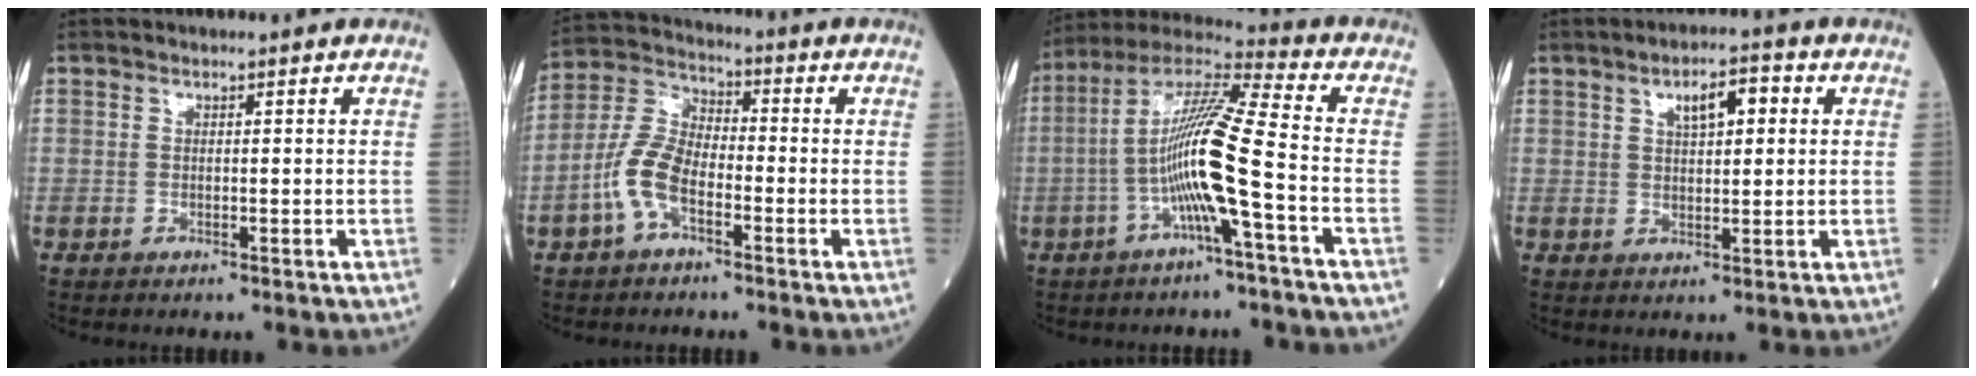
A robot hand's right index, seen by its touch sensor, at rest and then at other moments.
{"total": 8.2, "force": [-3.3, 3.7, 6.5], "torque": [-0.152, 0.014, -0.072]}
{"total": 13.3, "force": [-3.3, -0.4, 12.9], "torque": [-0.250, 0.015, -0.071]}
{"total": 5.4, "force": [2.0, 2.2, 4.5], "torque": [-0.070, 0.012, 0.030]}